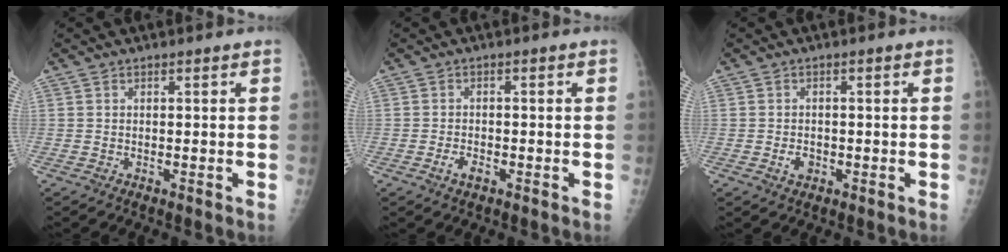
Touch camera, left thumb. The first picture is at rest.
{"total": 2.4, "force": [-1.2, 1.3, 1.6], "torque": [-0.029, 0.007, -0.020]}
{"total": 2.3, "force": [-0.8, 1.7, 1.3], "torque": [-0.016, 0.003, -0.010]}